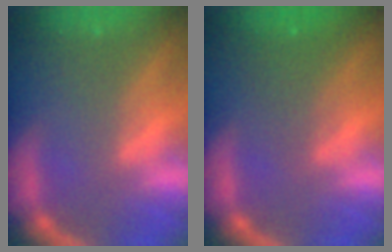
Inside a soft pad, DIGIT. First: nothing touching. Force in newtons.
{"total": 2.5}